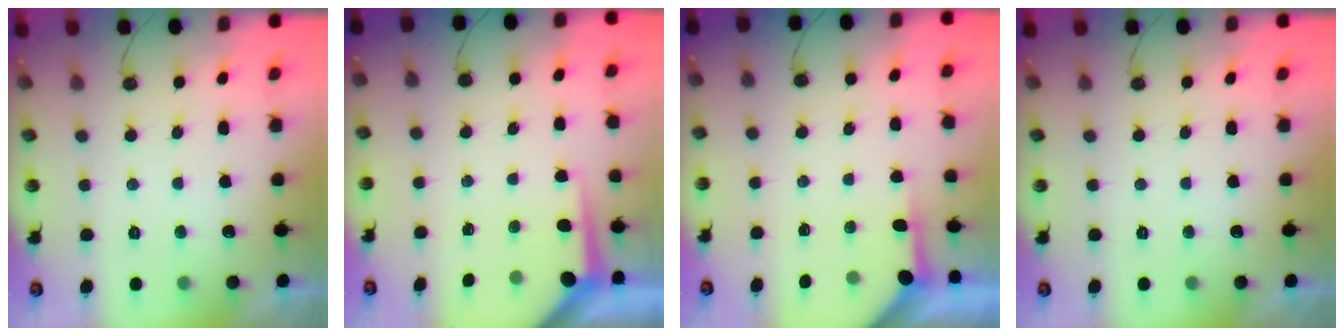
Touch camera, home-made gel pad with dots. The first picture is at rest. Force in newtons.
{"total": 5.4, "press": 5.4, "slide": 0.1}
{"total": 3.8, "press": 3.8, "slide": 0.4}
{"total": 0.0}